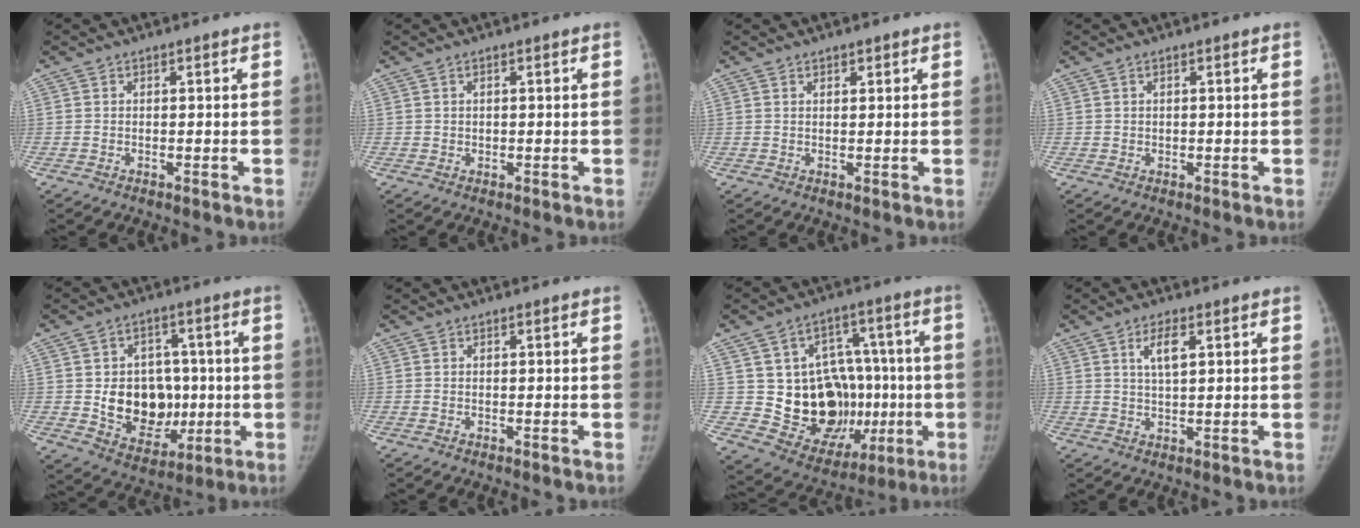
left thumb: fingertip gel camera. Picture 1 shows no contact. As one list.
[{"total": 0.8, "force": [0.4, 0.5, 0.4], "torque": [0.001, -0.002, 0.008]}, {"total": 1.2, "force": [0.9, 0.6, 0.6], "torque": [-0.004, -0.004, 0.012]}, {"total": 0.6, "force": [0.4, 0.4, 0.3], "torque": [0.000, -0.002, 0.006]}, {"total": 14.3, "force": [-0.8, 10.9, 9.1], "torque": [-0.083, 0.001, 0.004]}, {"total": 0.0}, {"total": 21.8, "force": [-2.5, 15.4, 15.2], "torque": [-0.168, 0.019, -0.010]}, {"total": 4.5, "force": [1.9, 1.6, 3.8], "torque": [-0.067, -0.004, 0.035]}]